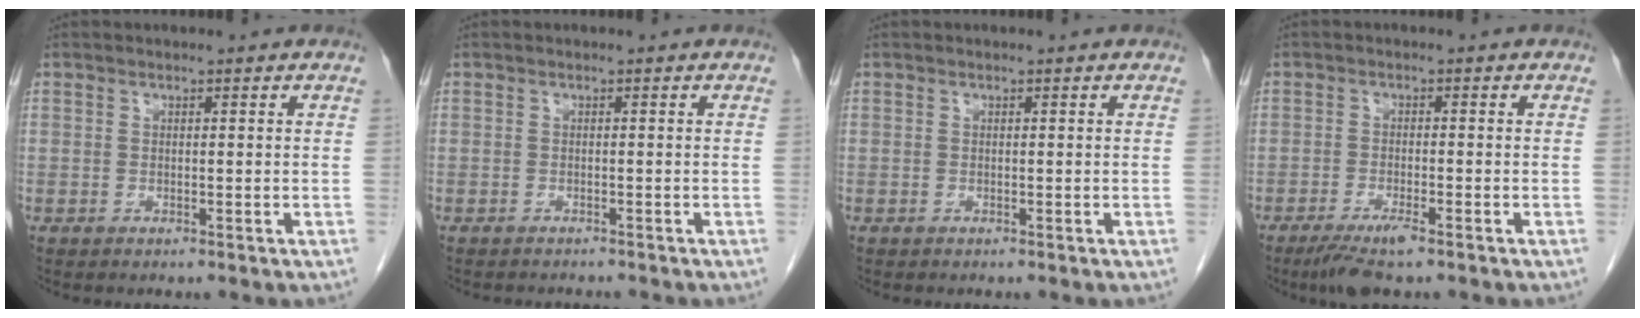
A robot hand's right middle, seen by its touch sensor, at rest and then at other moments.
{"total": 2.9, "force": [-2.7, 0.6, 0.7], "torque": [-0.007, -0.003, -0.032]}
{"total": 0.0}
{"total": 4.7, "force": [-3.2, 0.5, 3.5], "torque": [-0.067, -0.012, -0.056]}